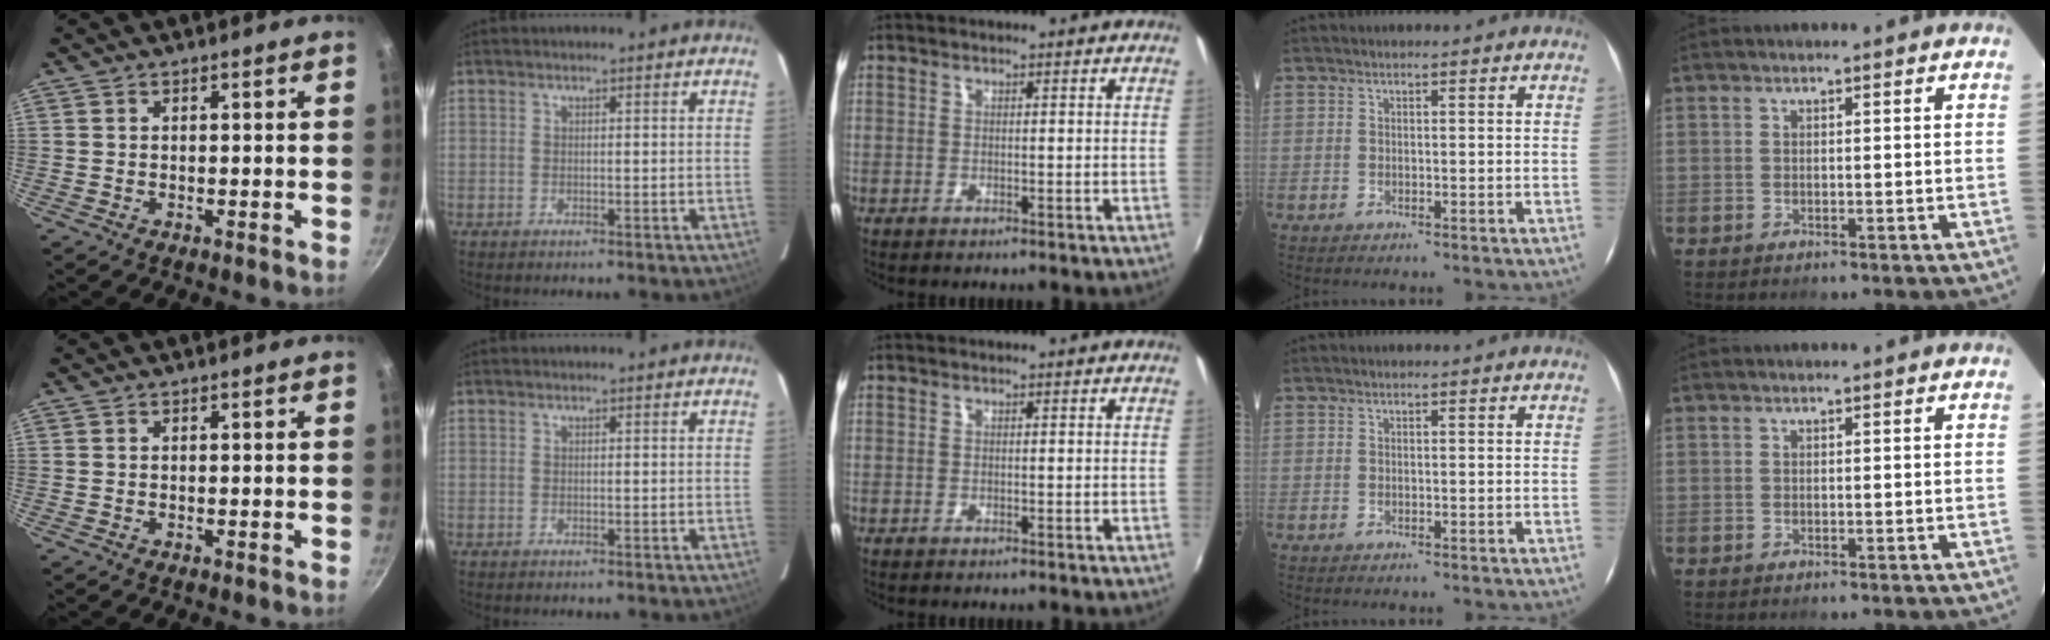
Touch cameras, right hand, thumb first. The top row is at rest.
{}